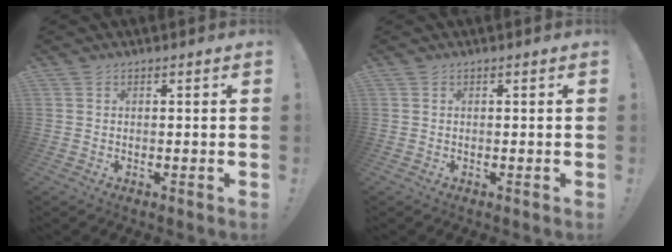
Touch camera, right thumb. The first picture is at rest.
{"total": 0.0}